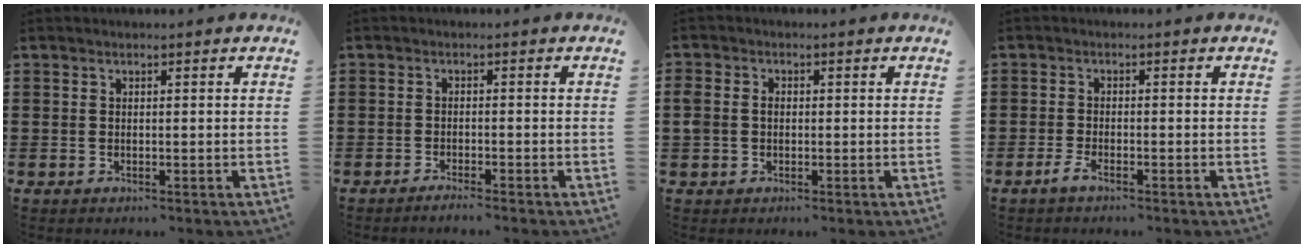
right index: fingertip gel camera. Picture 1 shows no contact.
{"total": 1.5, "force": [-1.5, -0.3, 0.4], "torque": [-0.005, 0.000, -0.028]}
{"total": 2.0, "force": [-0.1, 1.8, 0.9], "torque": [-0.022, 0.008, -0.004]}
{"total": 1.9, "force": [-1.4, 0.1, 1.2], "torque": [-0.035, -0.005, -0.032]}